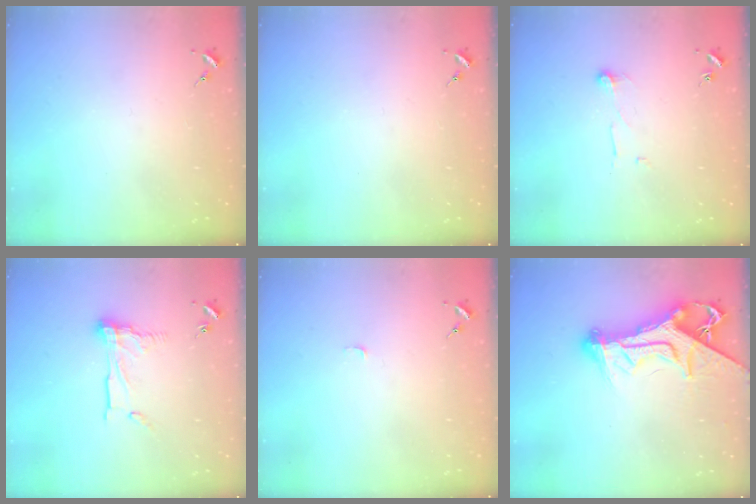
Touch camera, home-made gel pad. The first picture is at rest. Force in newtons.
{"total": 0.0}
{"total": 5.6, "press": 5.6, "slide": 0.3}
{"total": 11.1, "press": 11.0, "slide": 0.9}
{"total": 2.7, "press": 2.7, "slide": 0.3}
{"total": 15.9, "press": 15.8, "slide": 1.8}